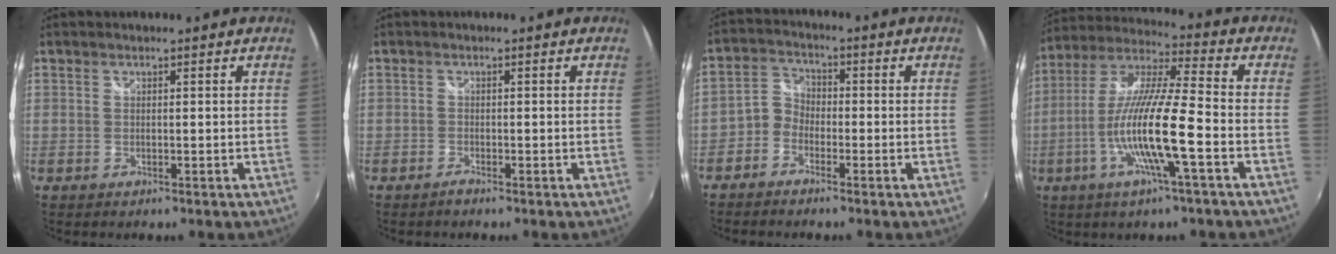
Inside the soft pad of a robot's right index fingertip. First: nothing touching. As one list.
[{"total": 0.9, "force": [-0.9, 0.1, 0.3], "torque": [-0.006, -0.003, -0.020]}, {"total": 4.0, "force": [-2.5, 3.0, 1.2], "torque": [-0.025, 0.015, -0.057]}, {"total": 15.4, "force": [-5.1, 0.8, 14.5], "torque": [-0.273, -0.011, -0.099]}]